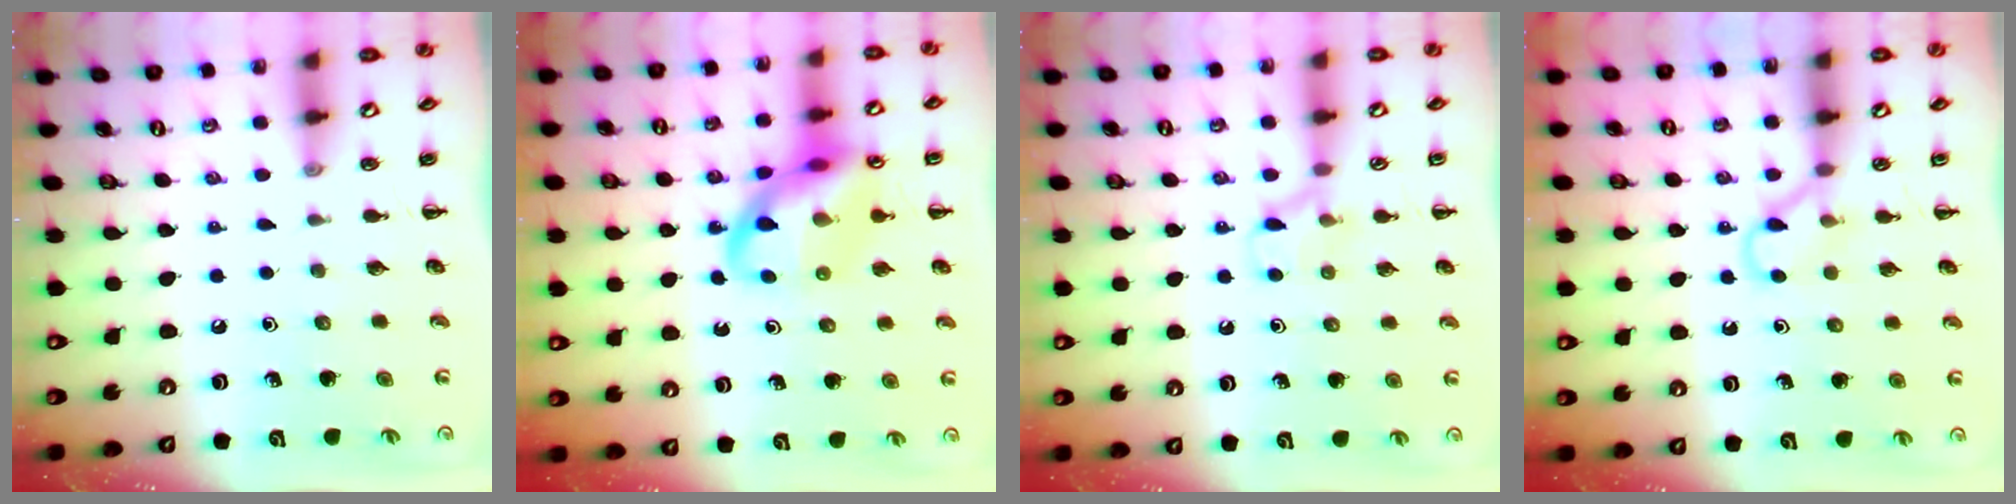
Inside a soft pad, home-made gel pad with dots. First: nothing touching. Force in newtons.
{"total": 14.7, "press": 14.6, "slide": 1.9}
{"total": 7.8, "press": 7.5, "slide": 2.2}
{"total": 4.0, "press": 3.8, "slide": 1.1}